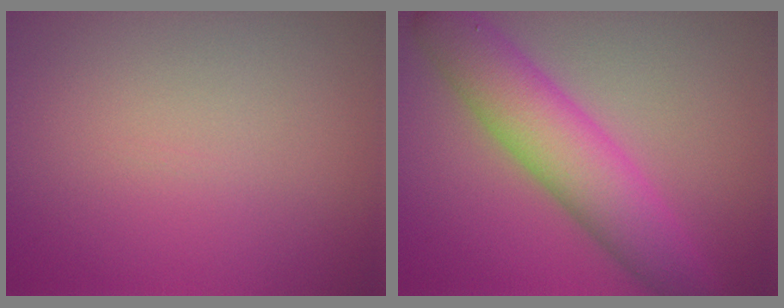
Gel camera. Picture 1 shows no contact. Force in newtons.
{"total": 6.9, "press": 6.9, "slide": 0.0}